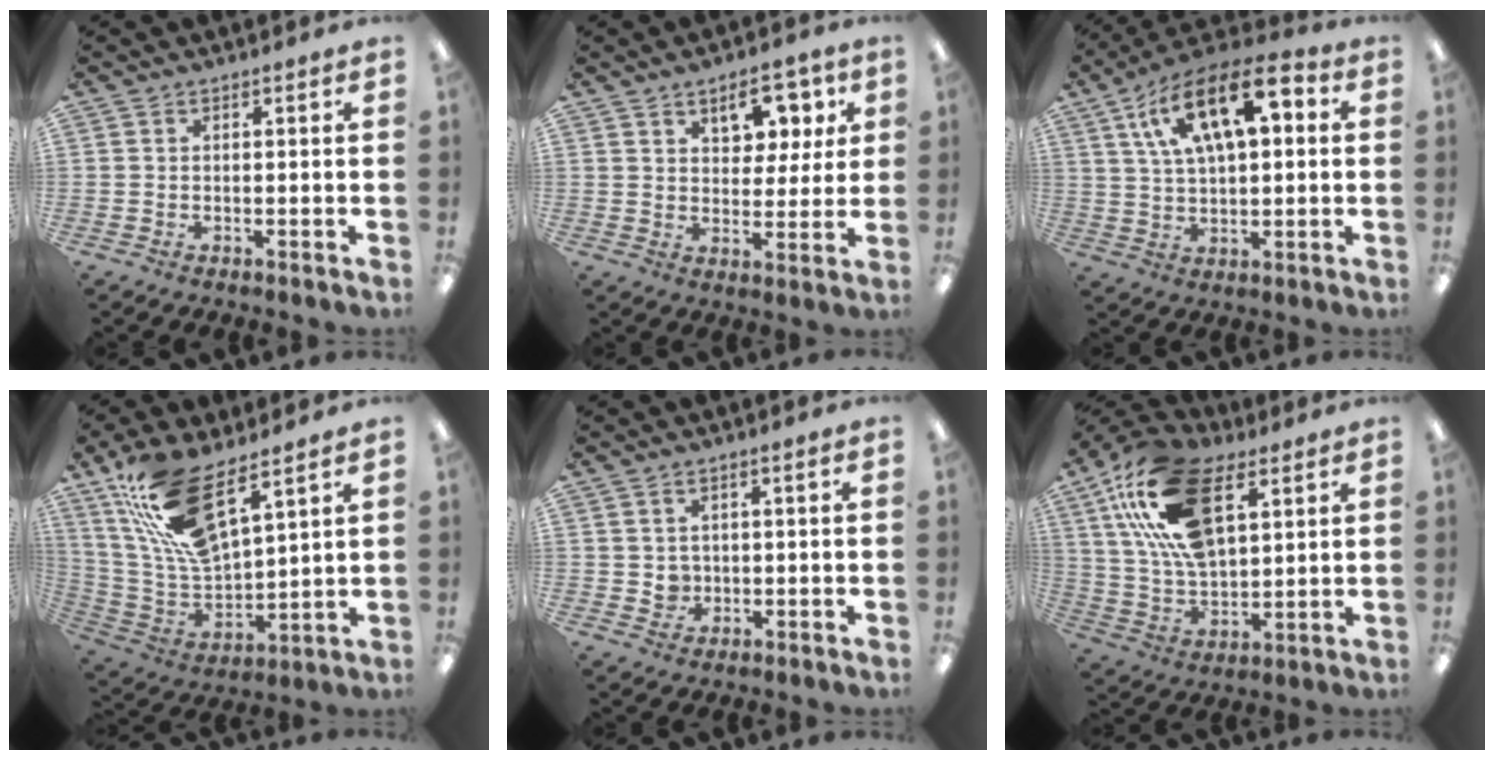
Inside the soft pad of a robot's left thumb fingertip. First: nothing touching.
{"total": 9.7, "force": [5.6, 5.9, 5.3], "torque": [-0.060, -0.016, 0.093]}
{"total": 17.0, "force": [7.5, 8.1, 12.9], "torque": [-0.234, -0.016, 0.127]}
{"total": 17.7, "force": [11.6, 6.6, 11.6], "torque": [-0.249, -0.057, 0.207]}
{"total": 3.0, "force": [0.6, 2.7, 1.0], "torque": [-0.015, 0.002, 0.010]}
{"total": 22.6, "force": [10.4, 12.3, 15.8], "torque": [-0.319, -0.024, 0.185]}